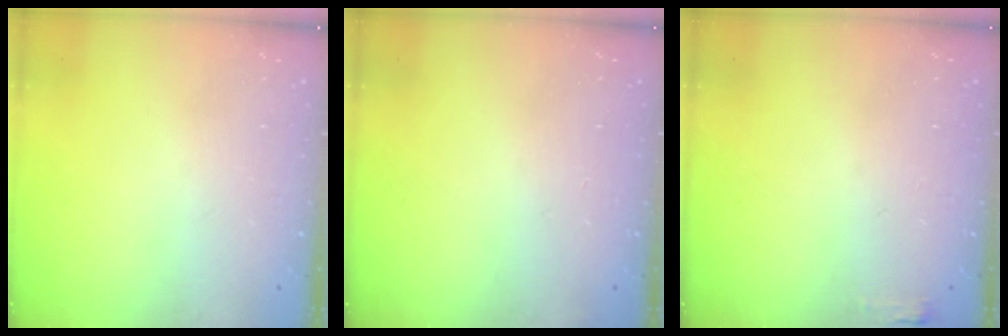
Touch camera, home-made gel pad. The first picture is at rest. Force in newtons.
{"total": 8.9, "press": 3.1, "slide": 8.3}
{"total": 2.7, "press": 2.6, "slide": 0.8}